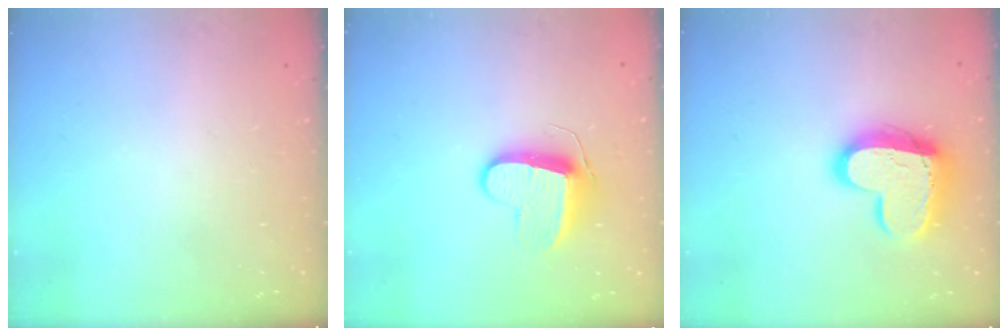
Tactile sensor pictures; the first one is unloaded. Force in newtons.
{"total": 9.6, "press": 9.6, "slide": 0.2}
{"total": 16.2, "press": 16.1, "slide": 1.4}